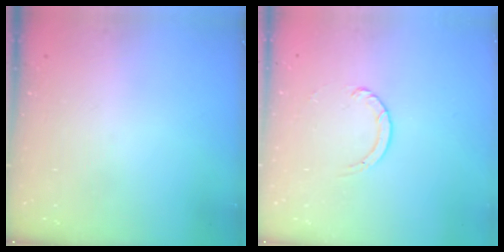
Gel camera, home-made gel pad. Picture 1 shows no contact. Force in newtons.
{"total": 2.7, "press": 2.7, "slide": 0.3}